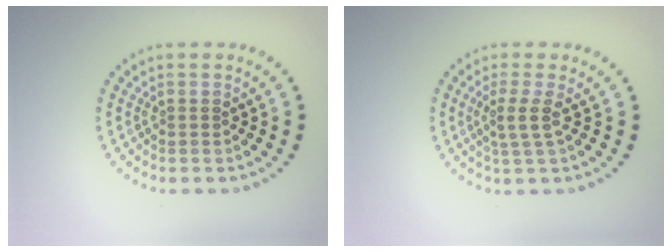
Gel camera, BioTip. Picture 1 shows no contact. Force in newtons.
{"total": 2.1, "press": 1.6, "slide": 1.4}